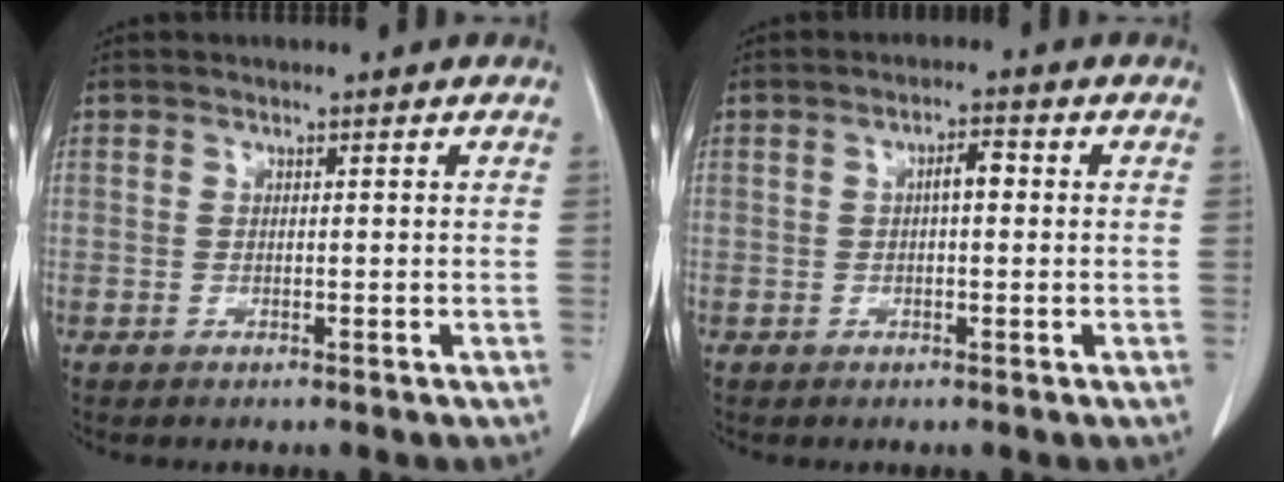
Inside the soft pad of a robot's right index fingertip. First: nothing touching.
{"total": 2.6, "force": [0.2, 0.8, 2.5], "torque": [-0.039, 0.007, 0.002]}